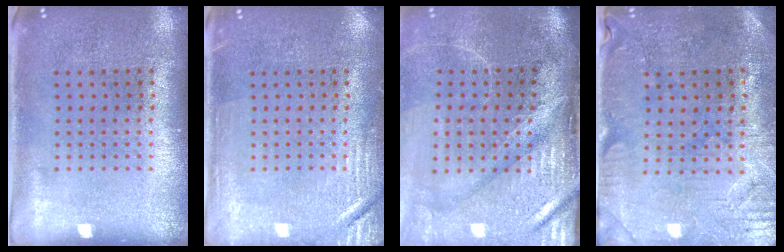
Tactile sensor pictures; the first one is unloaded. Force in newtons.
{"total": 2.7, "press": 2.7, "slide": 0.4}
{"total": 4.6, "press": 3.8, "slide": 2.5}
{"total": 0.6, "press": 0.5, "slide": 0.3}